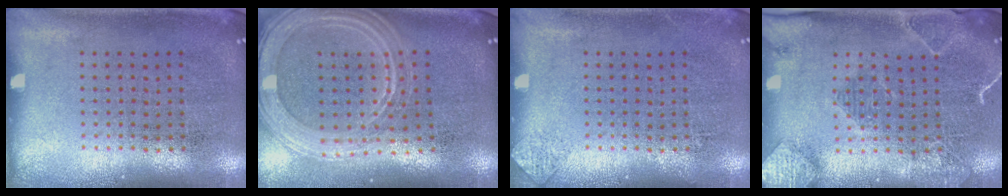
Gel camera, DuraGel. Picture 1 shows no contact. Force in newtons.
{"total": 2.3, "press": 2.1, "slide": 1.1}
{"total": 0.6, "press": 0.6, "slide": 0.2}
{"total": 2.0, "press": 2.0, "slide": 0.4}